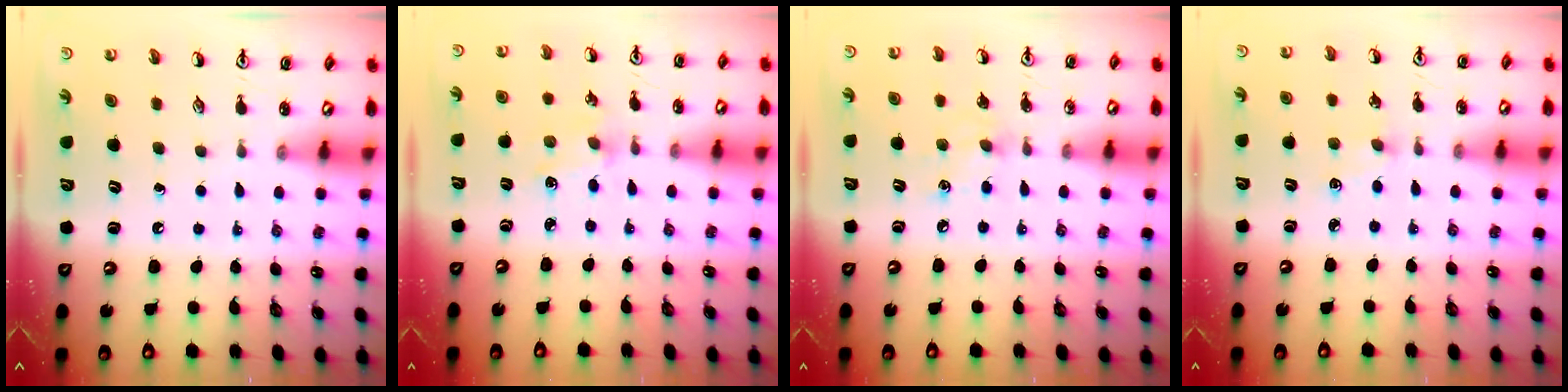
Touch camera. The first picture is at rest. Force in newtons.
{"total": 2.4, "press": 2.4, "slide": 0.3}
{"total": 8.0, "press": 7.9, "slide": 0.8}
{"total": 2.2, "press": 2.2, "slide": 0.4}